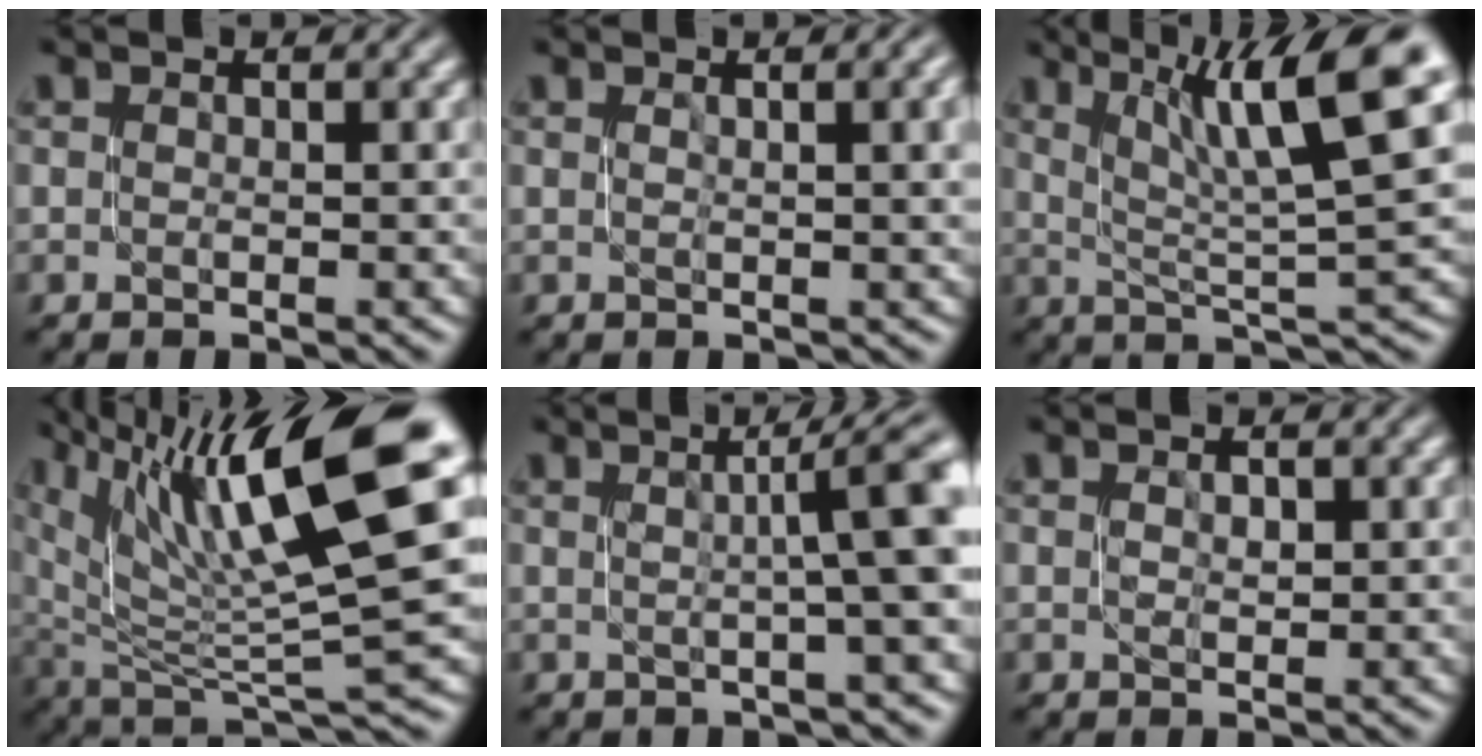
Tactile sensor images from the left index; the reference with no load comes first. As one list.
[{"total": 4.1, "force": [0.7, 1.6, 3.7], "torque": [-0.026, 0.009, 0.006]}, {"total": 10.0, "force": [4.4, 2.0, 8.8], "torque": [-0.122, 0.011, 0.077]}, {"total": 14.1, "force": [6.3, 3.1, 12.2], "torque": [-0.195, 0.013, 0.115]}, {"total": 6.6, "force": [0.8, 1.1, 6.5], "torque": [-0.077, 0.010, 0.010]}, {"total": 0.8, "force": [0.2, 0.4, 0.6], "torque": [-0.009, 0.002, 0.004]}]